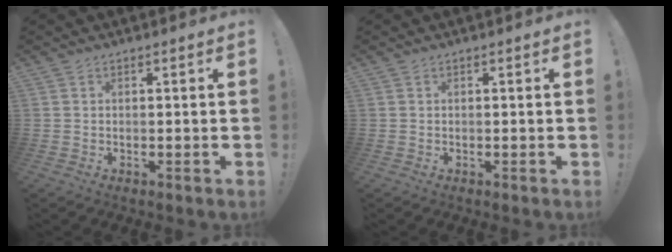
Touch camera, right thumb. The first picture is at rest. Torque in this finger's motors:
{"motor_torque": [0.00, 0.00, 0.00, 0.00, 0.01]}